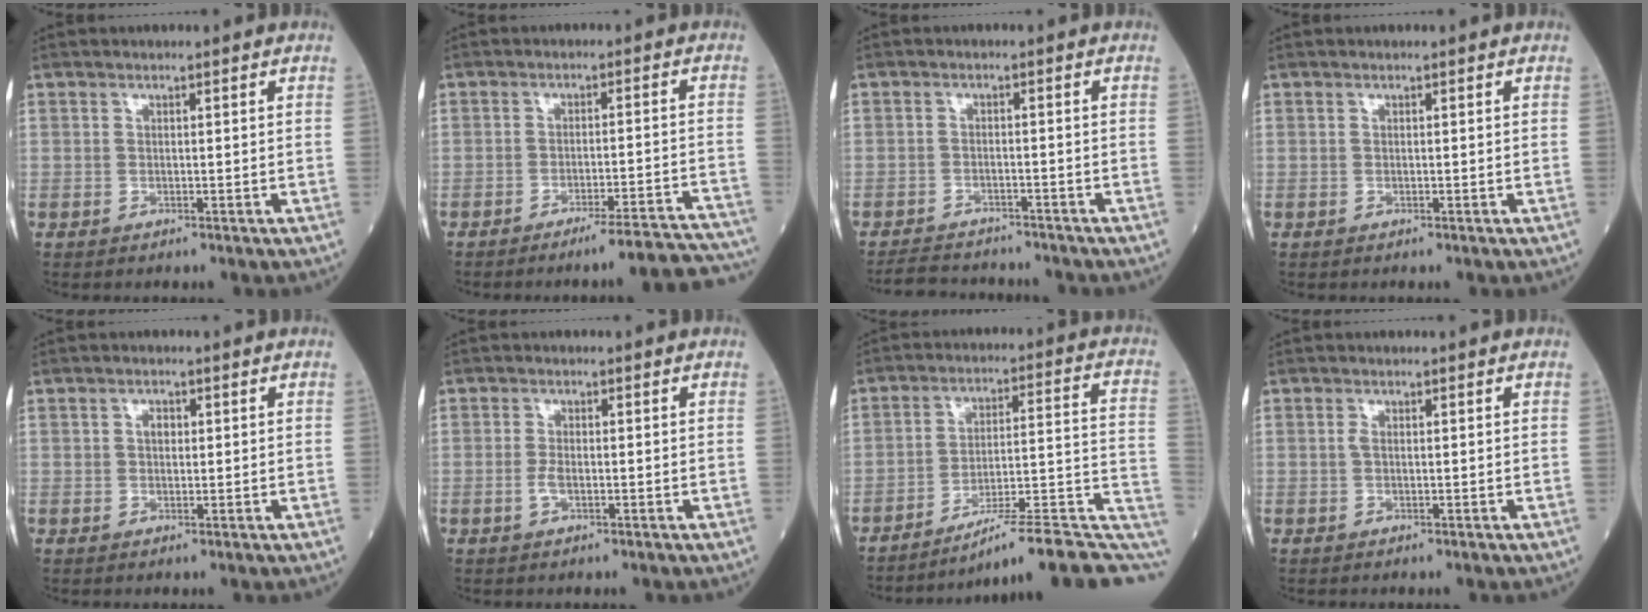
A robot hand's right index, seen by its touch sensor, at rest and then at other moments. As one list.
[{"total": 14.0, "force": [-13.2, -0.7, 4.6], "torque": [-0.011, 0.015, -0.166]}, {"total": 7.8, "force": [-7.3, 1.8, 1.8], "torque": [-0.025, 0.000, -0.108]}, {"total": 0.0}, {"total": 1.5, "force": [0.3, 1.0, 1.1], "torque": [-0.021, 0.005, 0.005]}, {"total": 1.7, "force": [-0.5, 0.6, 1.6], "torque": [-0.034, 0.001, -0.010]}, {"total": 17.5, "force": [-14.0, 0.9, 10.3], "torque": [-0.089, 0.041, -0.207]}, {"total": 0.7, "force": [0.1, 0.2, 0.6], "torque": [-0.017, 0.000, -0.001]}]